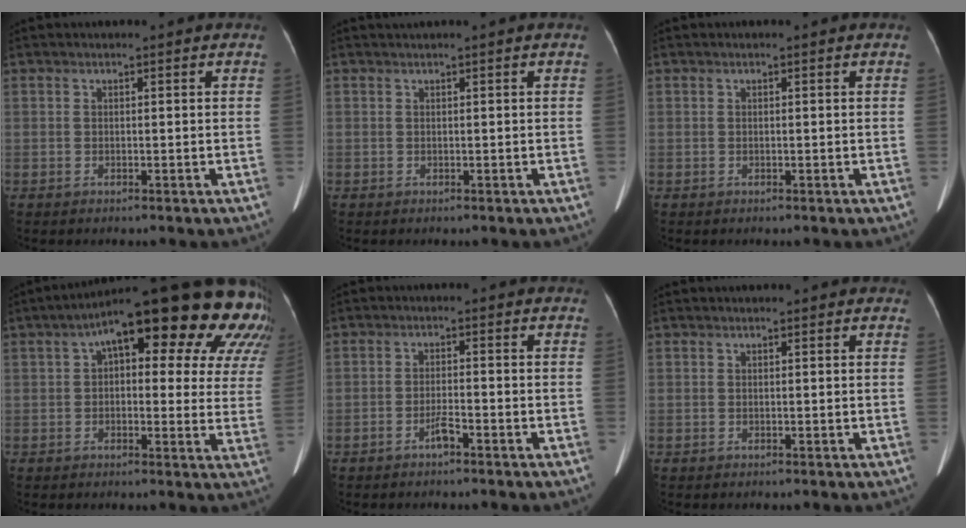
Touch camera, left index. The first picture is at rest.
{"total": 0.0}
{"total": 0.0}
{"total": 23.3, "force": [13.9, 7.1, 17.3], "torque": [-0.221, 0.065, 0.164]}
{"total": 2.3, "force": [-2.1, 0.0, 1.0], "torque": [-0.021, -0.016, -0.034]}
{"total": 2.1, "force": [1.8, 0.6, 0.9], "torque": [-0.014, 0.017, 0.017]}